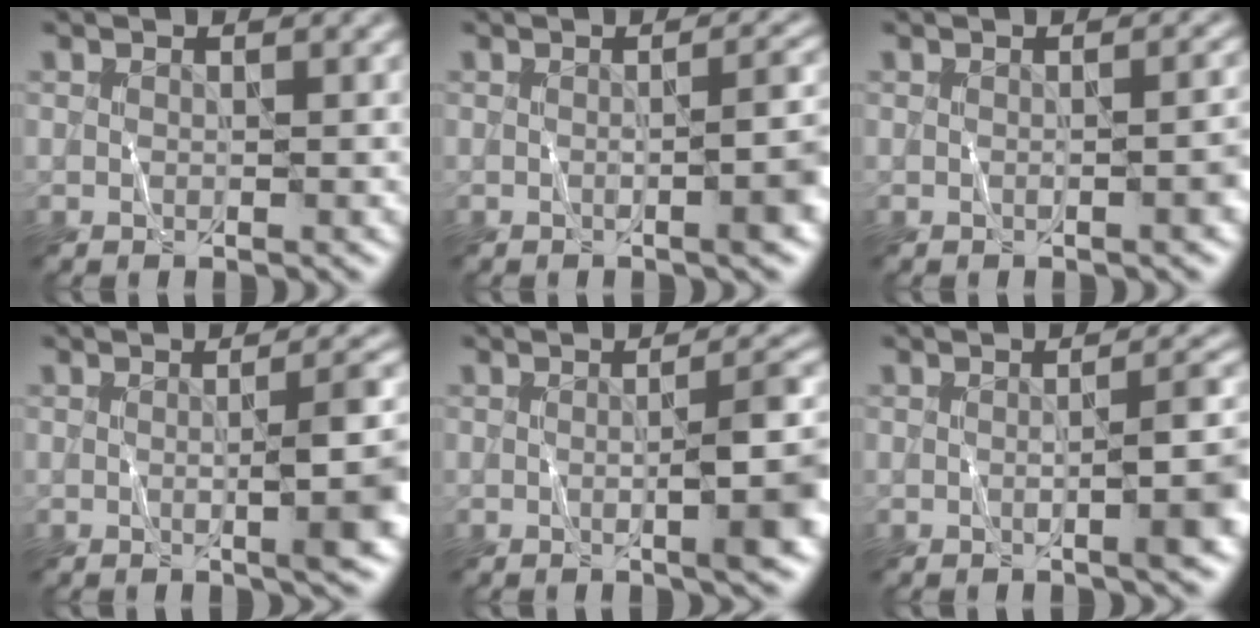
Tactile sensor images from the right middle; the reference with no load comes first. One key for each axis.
{"total": 3.6, "fx": -0.5, "fy": 0.8, "fz": 3.5, "tx": -0.040, "ty": 0.007, "tz": -0.009}
{"total": 1.8, "fx": -0.3, "fy": 0.4, "fz": 1.7, "tx": -0.021, "ty": 0.003, "tz": -0.005}
{"total": 5.9, "fx": -0.3, "fy": 1.3, "fz": 5.8, "tx": -0.068, "ty": 0.006, "tz": -0.004}
{"total": 6.0, "fx": -0.5, "fy": 1.2, "fz": 5.9, "tx": -0.072, "ty": 0.006, "tz": -0.008}
{"total": 4.5, "fx": -0.5, "fy": 0.9, "fz": 4.4, "tx": -0.054, "ty": 0.006, "tz": -0.010}